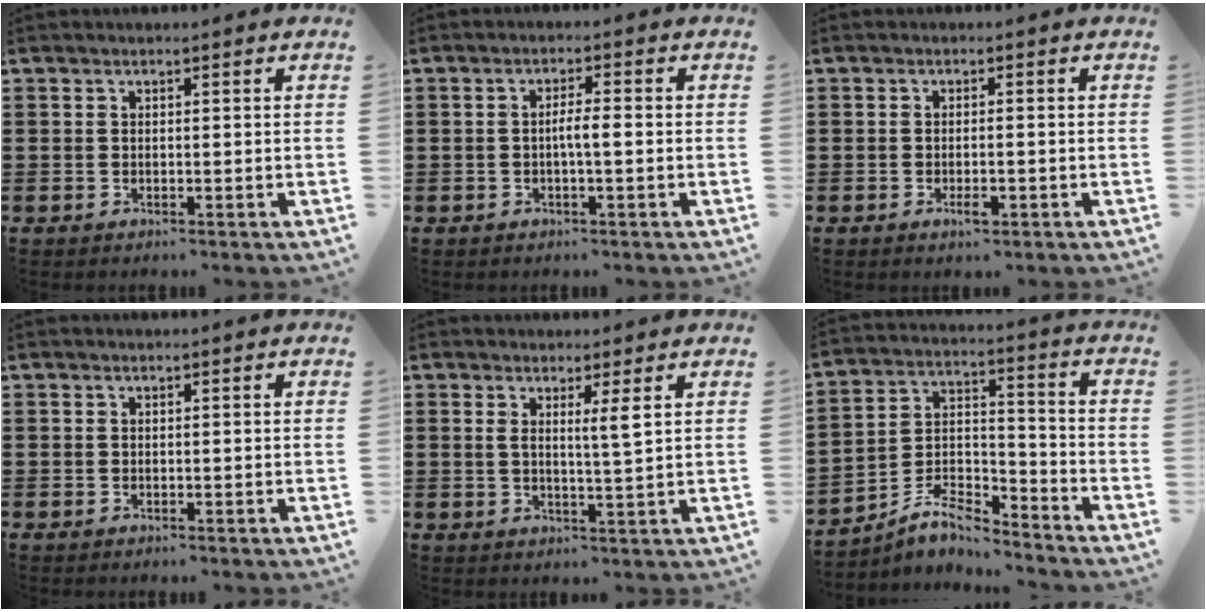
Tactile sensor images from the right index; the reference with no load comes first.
{"total": 2.6, "force": [-0.4, 0.3, 2.5], "torque": [-0.046, 0.000, -0.009]}
{"total": 2.3, "force": [-1.0, 0.5, 2.0], "torque": [-0.035, -0.002, -0.016]}
{"total": 0.0}
{"total": 3.0, "force": [1.3, -0.4, 2.6], "torque": [-0.056, -0.008, 0.020]}
{"total": 7.5, "force": [-6.7, 1.9, 2.8], "torque": [-0.060, 0.003, -0.133]}